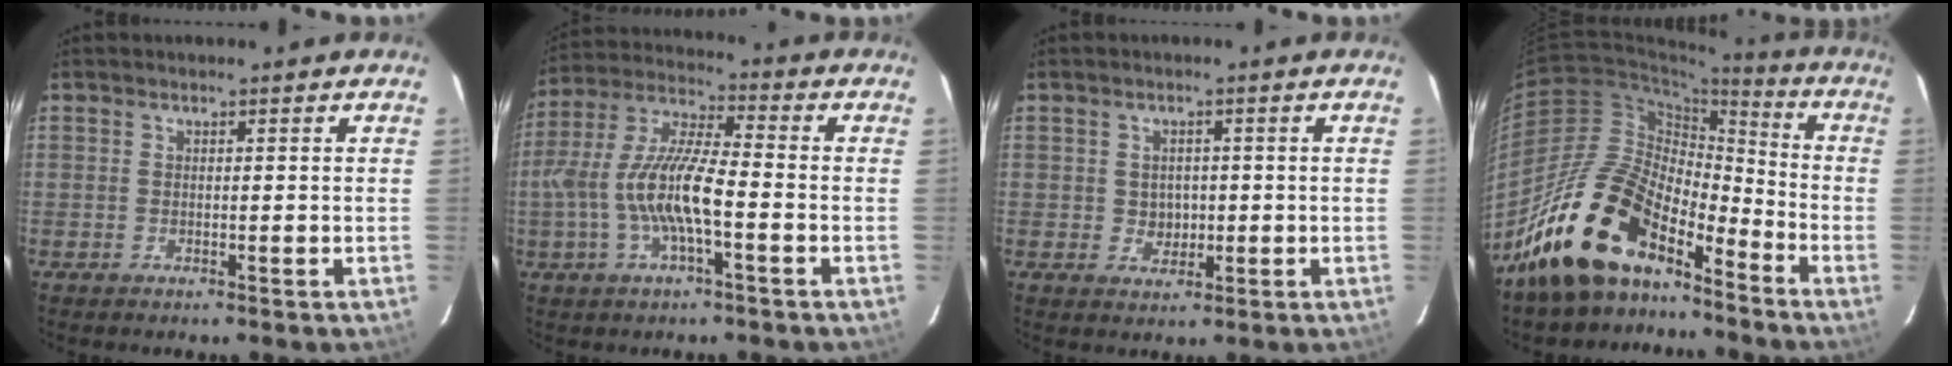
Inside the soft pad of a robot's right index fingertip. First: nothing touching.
{"total": 12.5, "force": [-3.2, 2.9, 11.8], "torque": [-0.242, 0.003, -0.059]}
{"total": 2.9, "force": [0.0, 2.7, 1.1], "torque": [-0.016, 0.007, 0.007]}
{"total": 17.7, "force": [-13.4, 7.3, 8.9], "torque": [-0.169, 0.011, -0.246]}